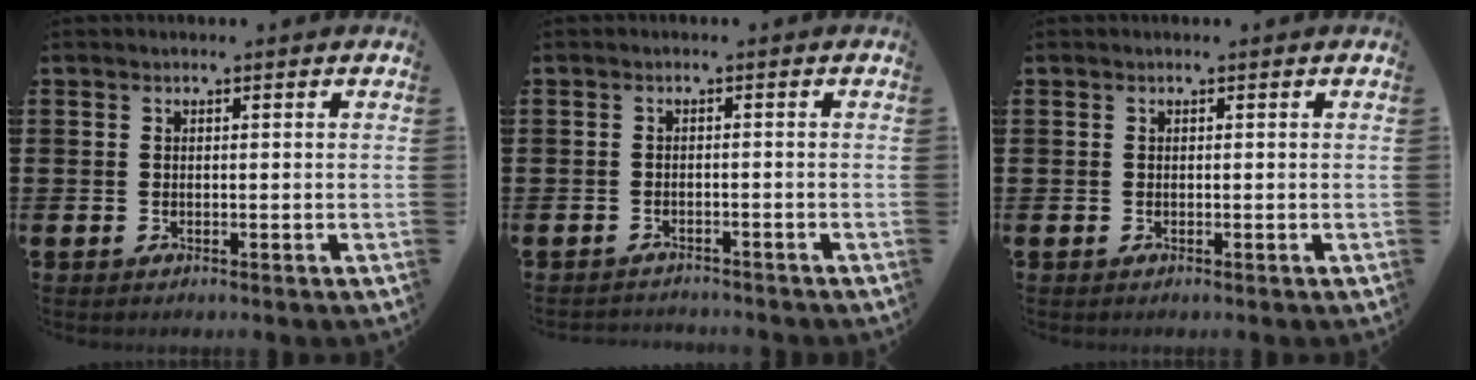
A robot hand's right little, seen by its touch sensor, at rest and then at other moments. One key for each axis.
{"total": 1.2, "fx": -1.2, "fy": 0.0, "fz": -0.1, "tx": -0.003, "ty": 0.003, "tz": -0.027}
{"total": 0.0}